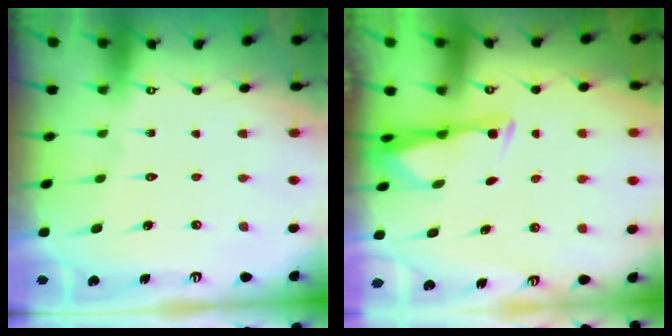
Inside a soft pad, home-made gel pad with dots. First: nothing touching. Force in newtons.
{"total": 2.8, "press": 2.7, "slide": 0.4}